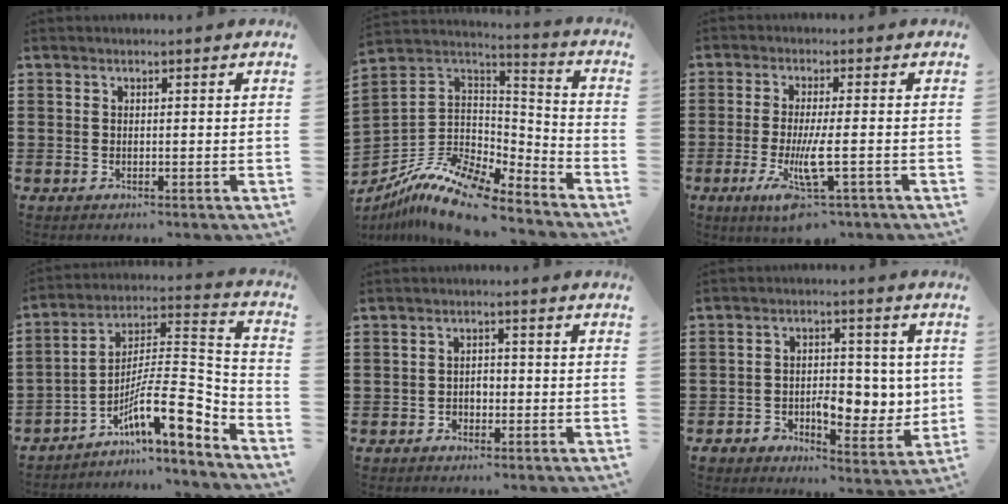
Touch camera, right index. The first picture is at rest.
{"total": 11.8, "force": [-9.1, 4.1, 6.3], "torque": [-0.144, 0.017, -0.182]}
{"total": 7.3, "force": [-2.8, 1.2, 6.6], "torque": [-0.143, -0.020, -0.052]}
{"total": 12.5, "force": [-6.6, 3.2, 10.1], "torque": [-0.177, -0.009, -0.129]}
{"total": 1.8, "force": [-1.0, 1.2, 0.7], "torque": [-0.019, 0.002, -0.024]}
{"total": 7.6, "force": [-1.0, 5.4, 5.2], "torque": [-0.075, 0.006, -0.019]}